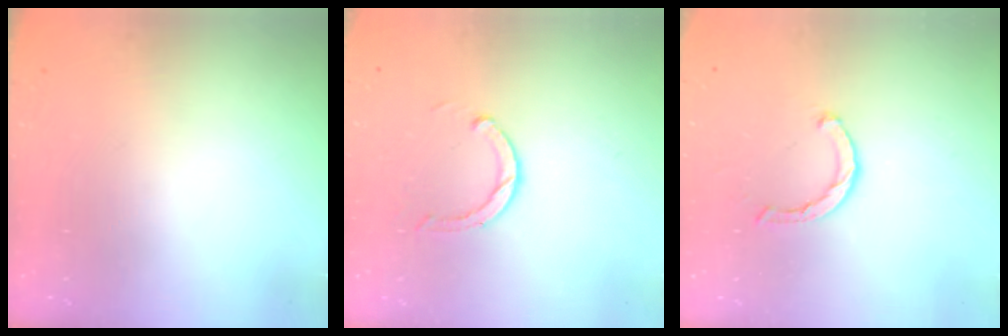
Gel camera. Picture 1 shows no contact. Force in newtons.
{"total": 2.9, "press": 2.9, "slide": 0.4}
{"total": 2.1, "press": 2.1, "slide": 0.1}